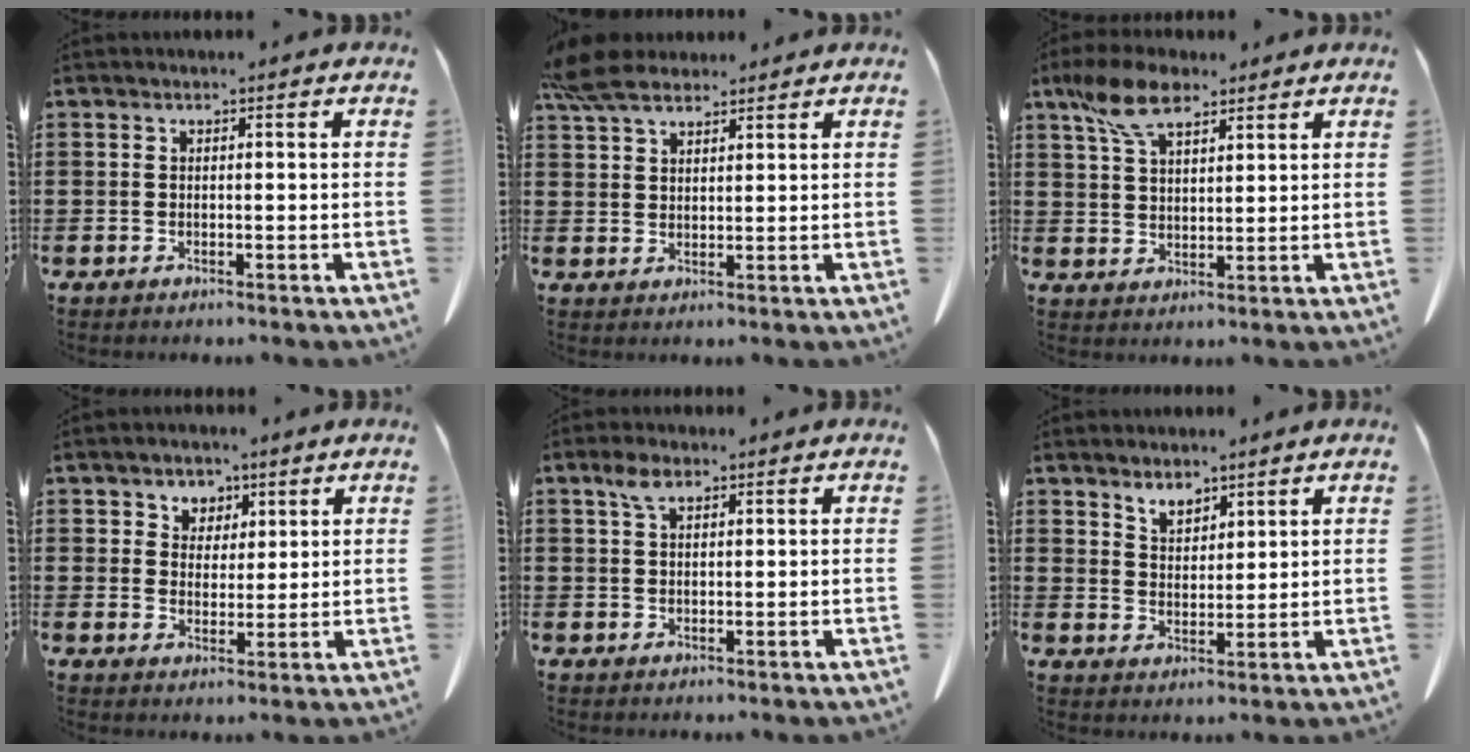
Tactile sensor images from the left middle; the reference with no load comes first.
{"total": 6.2, "force": [5.0, 2.5, 2.8], "torque": [-0.070, 0.000, 0.097]}
{"total": 8.0, "force": [5.2, 3.7, 4.8], "torque": [-0.119, 0.000, 0.096]}
{"total": 4.3, "force": [3.2, 2.8, 0.0], "torque": [-0.010, 0.000, 0.057]}
{"total": 2.8, "force": [1.7, 1.4, 1.8], "torque": [-0.043, 0.007, 0.030]}
{"total": 3.5, "force": [3.0, 1.6, 0.5], "torque": [-0.011, -0.004, 0.056]}